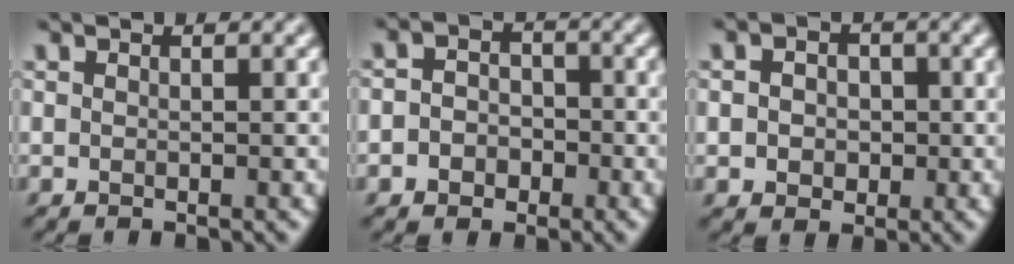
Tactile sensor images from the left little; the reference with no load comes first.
{"total": 3.1, "force": [-1.2, 2.6, 1.2], "torque": [0.006, 0.005, -0.038]}
{"total": 3.3, "force": [-0.1, 2.7, 1.8], "torque": [-0.016, 0.007, -0.022]}